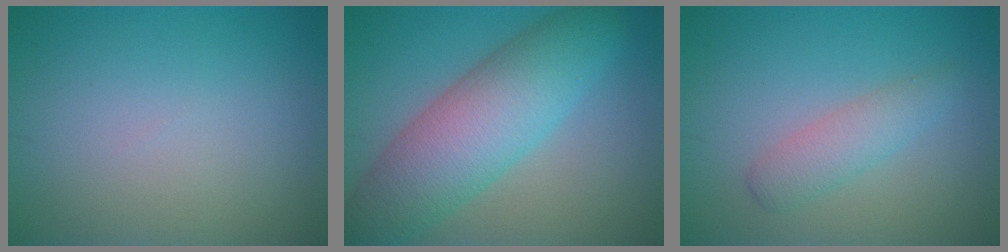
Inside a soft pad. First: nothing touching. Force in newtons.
{"total": 8.7, "press": 8.7, "slide": 0.2}
{"total": 2.4, "press": 2.4, "slide": 0.1}